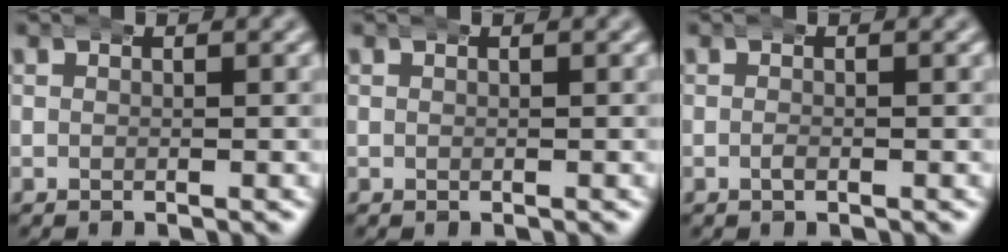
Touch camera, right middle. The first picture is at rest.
{"total": 0.0}
{"total": 0.0}